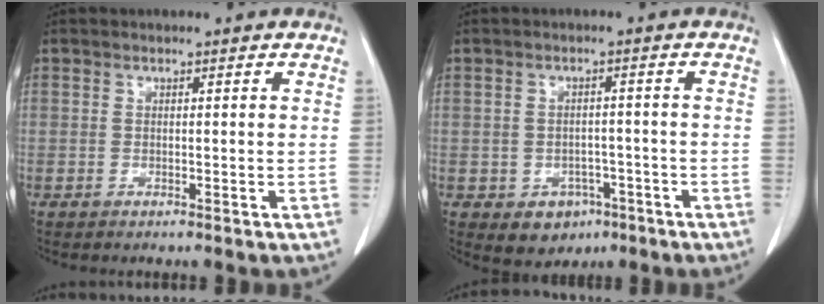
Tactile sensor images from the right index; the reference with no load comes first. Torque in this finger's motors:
{"motor_torque": [-0.06, -0.08, -0.05, -0.01]}